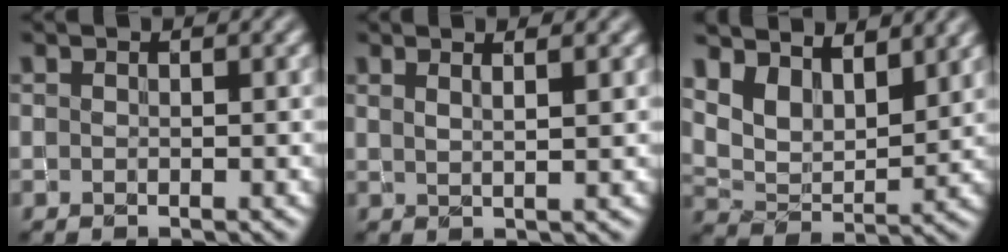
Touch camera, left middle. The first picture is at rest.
{"total": 2.8, "force": [1.6, 1.0, 2.1], "torque": [-0.008, 0.005, 0.000]}
{"total": 6.8, "force": [5.1, 2.9, 3.4], "torque": [-0.081, -0.004, 0.095]}